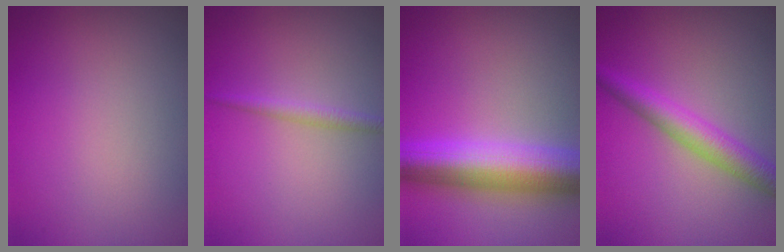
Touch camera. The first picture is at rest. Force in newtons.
{"total": 1.3, "press": 1.3, "slide": 0.0}
{"total": 8.6, "press": 8.6, "slide": 0.3}
{"total": 3.7, "press": 3.7, "slide": 0.1}